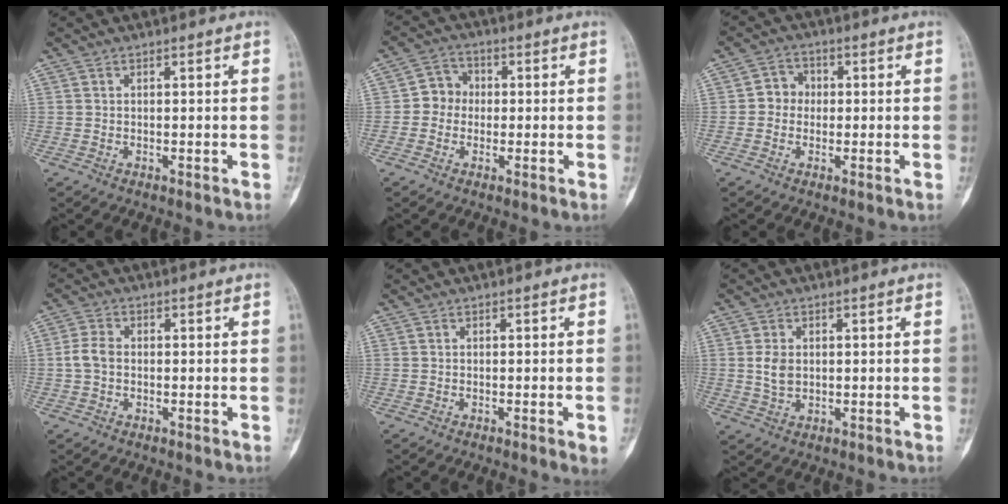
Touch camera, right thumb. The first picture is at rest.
{"total": 4.9, "force": [-0.4, 4.5, 2.0], "torque": [-0.005, 0.014, -0.020]}
{"total": 4.1, "force": [-0.1, 3.8, 1.7], "torque": [-0.001, 0.011, -0.013]}
{"total": 3.6, "force": [-0.3, 2.5, 2.5], "torque": [-0.054, 0.008, -0.013]}
{"total": 2.2, "force": [-0.8, 0.3, 2.0], "torque": [-0.025, -0.002, -0.009]}
{"total": 3.7, "force": [0.3, 2.6, 2.7], "torque": [-0.047, -0.001, 0.011]}